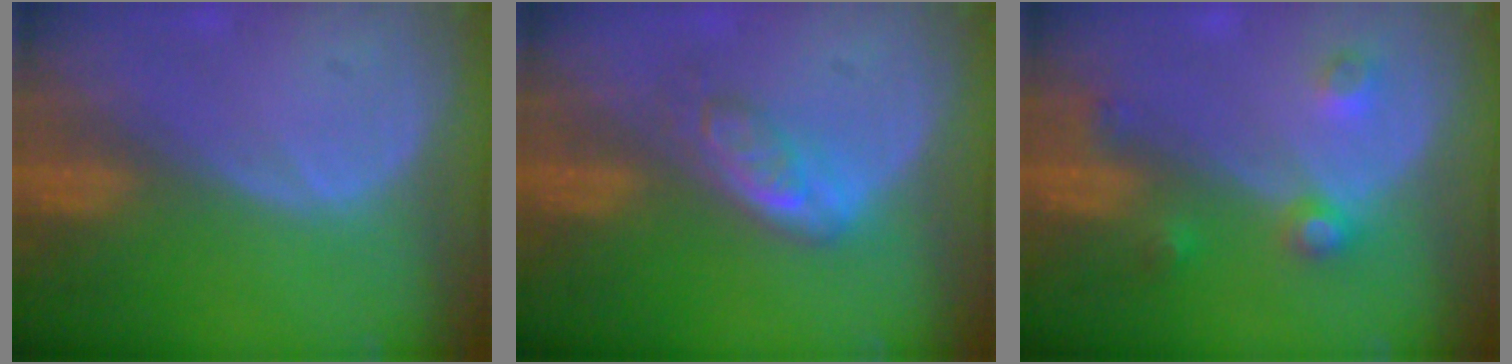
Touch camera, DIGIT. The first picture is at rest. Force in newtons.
{"total": 4.5, "press": 4.4, "slide": 1.1}
{"total": 4.2, "press": 3.7, "slide": 1.9}